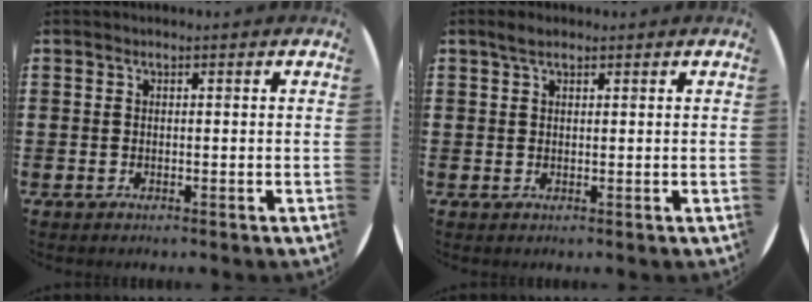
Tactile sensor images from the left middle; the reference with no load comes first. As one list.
[{"total": 1.8, "force": [1.3, 0.6, 1.1], "torque": [-0.014, 0.002, 0.021]}]